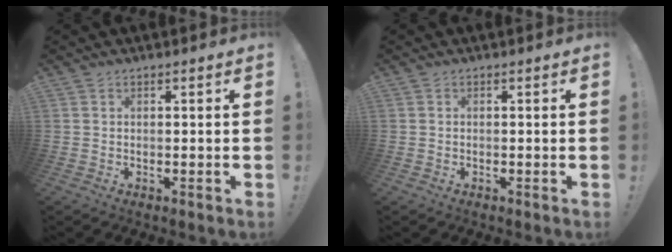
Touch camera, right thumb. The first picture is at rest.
{"total": 1.0, "force": [-0.3, 0.9, 0.1], "torque": [0.000, 0.001, -0.006]}